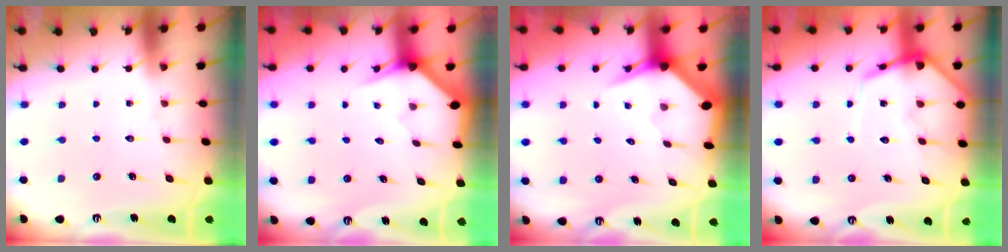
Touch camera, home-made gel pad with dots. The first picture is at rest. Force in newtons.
{"total": 2.9, "press": 2.9, "slide": 0.1}
{"total": 4.4, "press": 4.3, "slide": 0.5}
{"total": 10.9, "press": 10.9, "slide": 1.0}